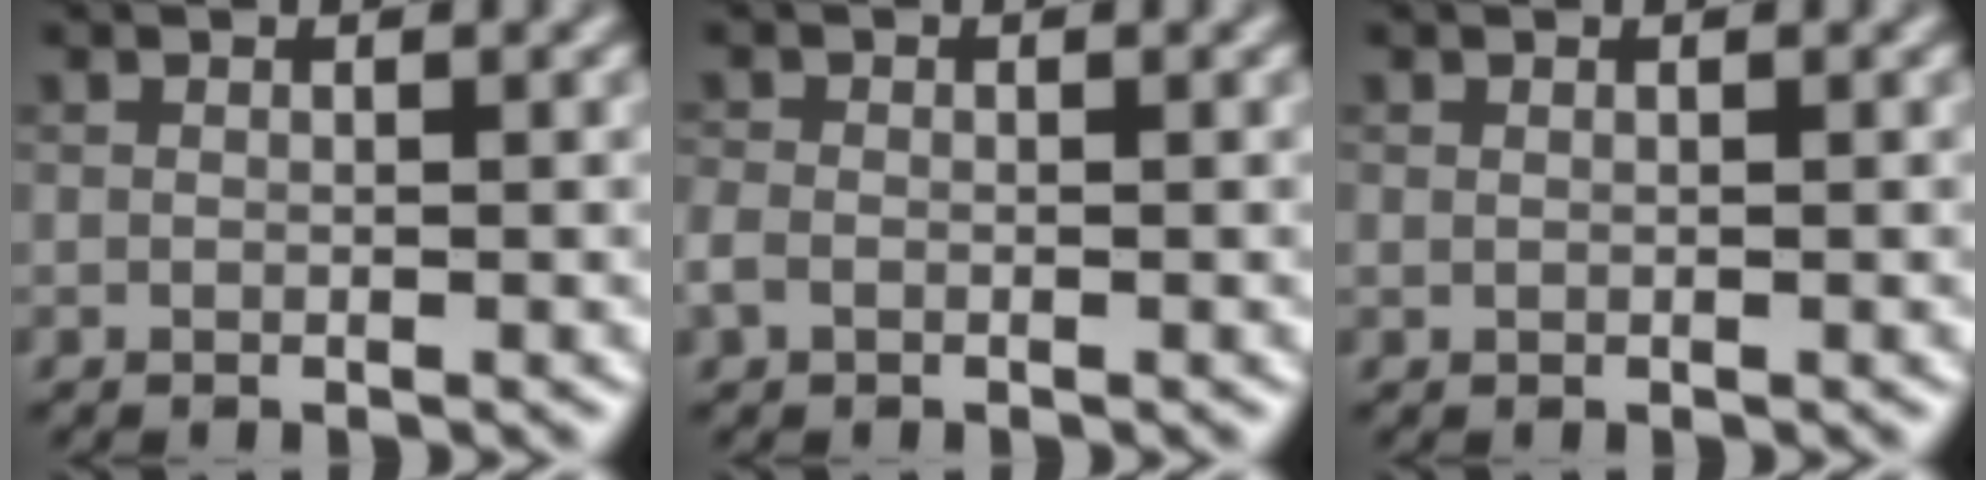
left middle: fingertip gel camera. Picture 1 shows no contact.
{"total": 1.2, "force": [-0.5, 0.9, 0.6], "torque": [-0.014, 0.000, -0.014]}
{"total": 0.0}